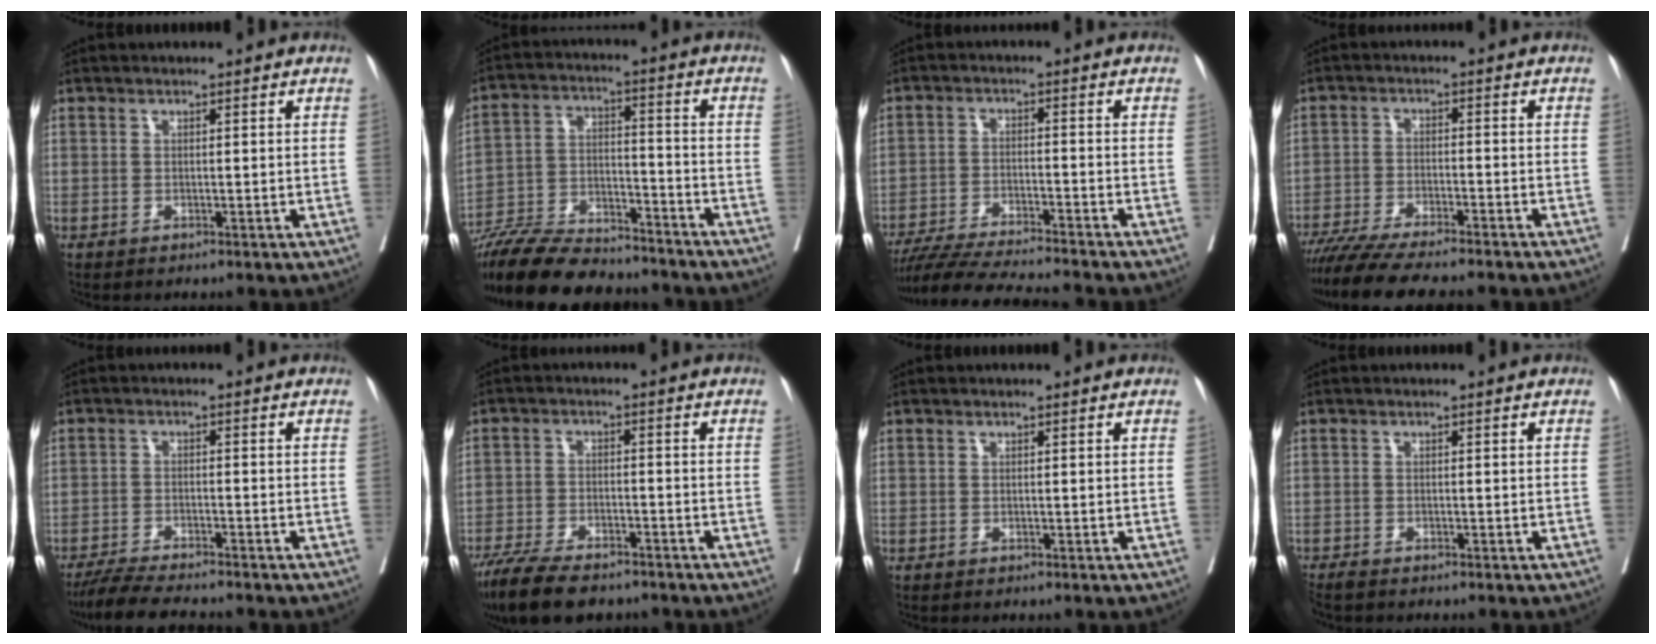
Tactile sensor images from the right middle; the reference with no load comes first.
{"total": 20.3, "force": [-18.2, 3.9, 8.2], "torque": [-0.175, -0.022, -0.301]}
{"total": 13.9, "force": [-12.7, -0.7, 5.6], "torque": [-0.078, -0.017, -0.208]}
{"total": 12.8, "force": [-11.0, 0.9, 6.4], "torque": [-0.090, -0.024, -0.171]}
{"total": 7.7, "force": [-6.9, 0.2, 3.4], "torque": [-0.052, -0.021, -0.117]}
{"total": 11.7, "force": [-9.3, 3.5, 6.2], "torque": [-0.104, -0.019, -0.153]}
{"total": 0.0}
{"total": 1.8, "force": [-1.7, 0.3, 0.6], "torque": [-0.012, -0.005, -0.029]}